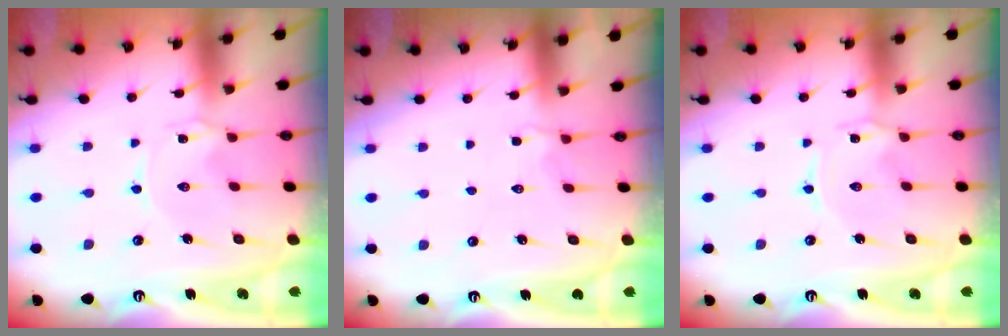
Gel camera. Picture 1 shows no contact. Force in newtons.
{"total": 2.2, "press": 1.7, "slide": 1.4}
{"total": 0.0}